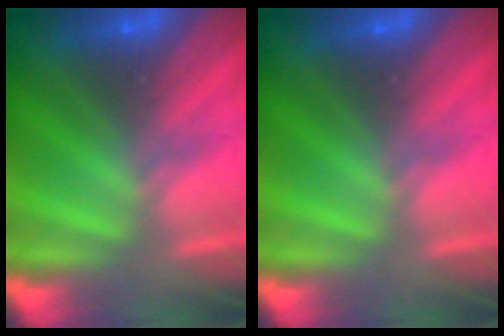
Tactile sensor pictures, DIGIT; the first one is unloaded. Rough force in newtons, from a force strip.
{"total": 0.0}